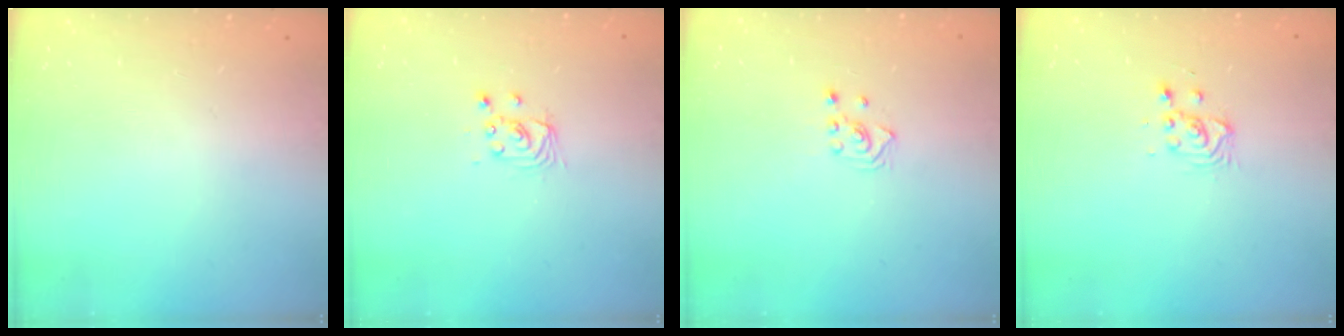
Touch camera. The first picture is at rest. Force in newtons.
{"total": 2.7, "press": 2.7, "slide": 0.2}
{"total": 2.6, "press": 2.4, "slide": 0.9}
{"total": 3.2, "press": 3.2, "slide": 0.2}